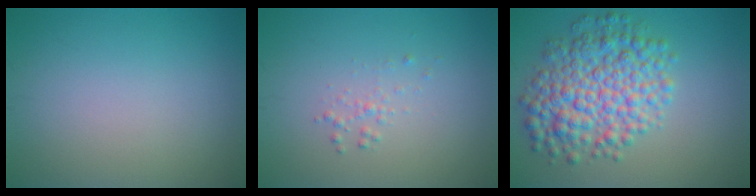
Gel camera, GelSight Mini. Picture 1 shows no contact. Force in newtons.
{"total": 0.9, "press": 0.9, "slide": 0.0}
{"total": 7.4, "press": 7.4, "slide": 0.1}